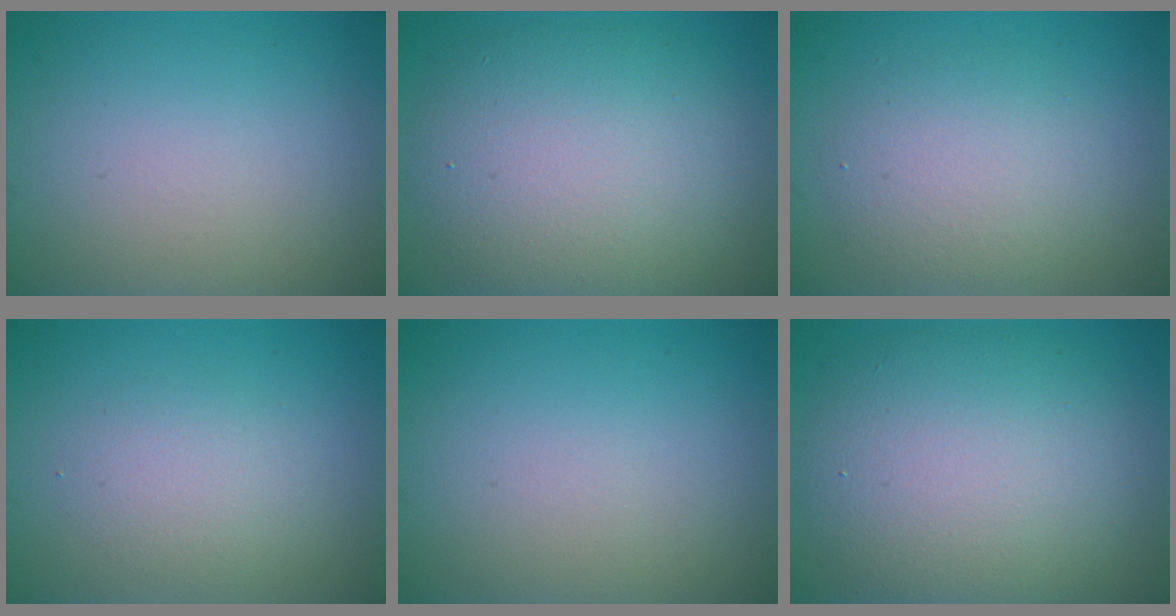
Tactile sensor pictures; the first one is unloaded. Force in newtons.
{"total": 9.1, "press": 9.1, "slide": 0.6}
{"total": 4.0, "press": 4.0, "slide": 0.3}
{"total": 2.2, "press": 2.1, "slide": 0.2}
{"total": 0.0}
{"total": 9.6, "press": 9.6, "slide": 0.4}